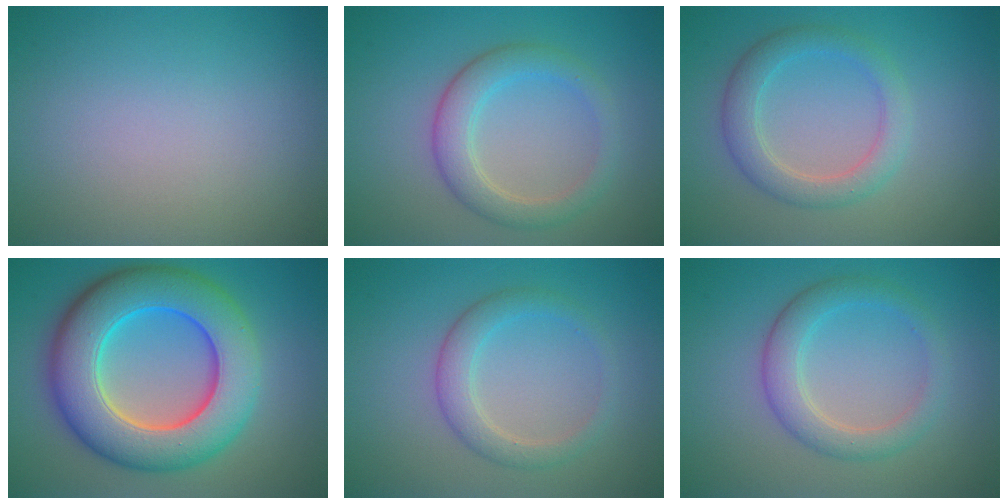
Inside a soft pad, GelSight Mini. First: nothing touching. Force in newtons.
{"total": 3.7, "press": 3.7, "slide": 0.3}
{"total": 3.4, "press": 3.4, "slide": 0.3}
{"total": 11.4, "press": 11.4, "slide": 0.4}
{"total": 2.8, "press": 2.8, "slide": 0.2}
{"total": 3.5, "press": 3.5, "slide": 0.4}